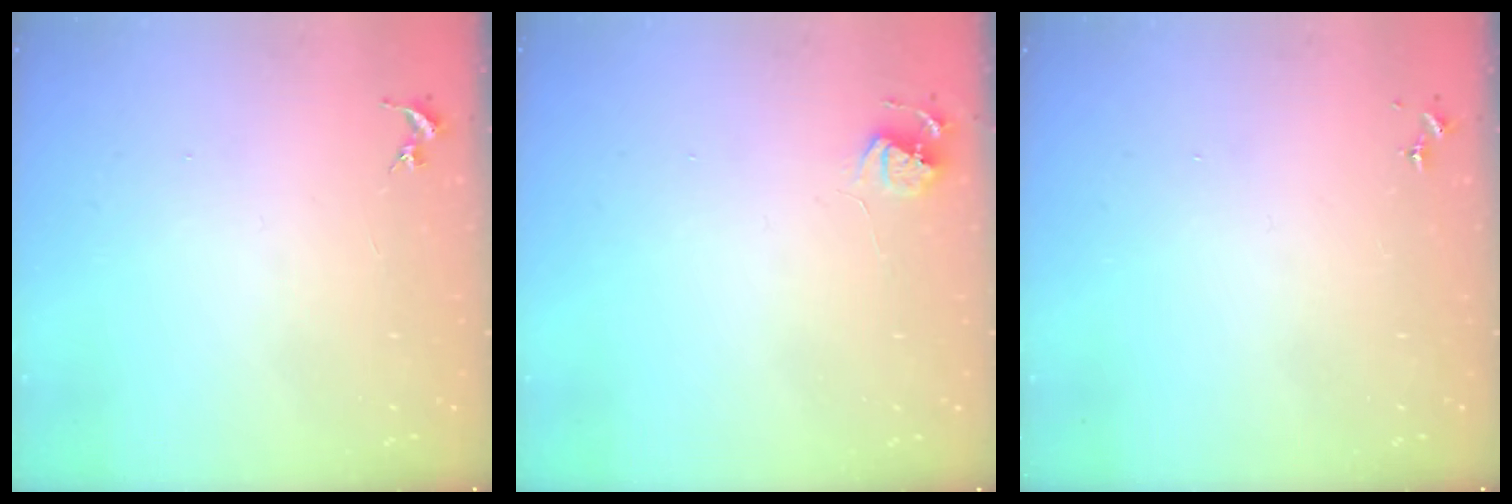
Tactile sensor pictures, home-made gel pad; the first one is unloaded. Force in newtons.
{"total": 5.1, "press": 5.1, "slide": 0.6}
{"total": 0.0}